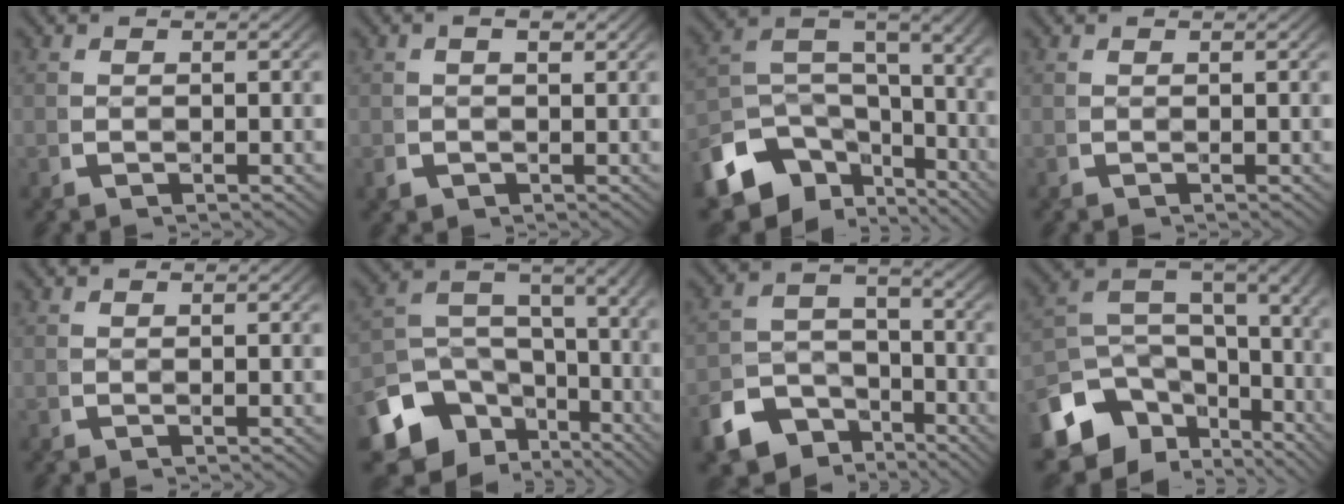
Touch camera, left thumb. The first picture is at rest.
{"total": 1.5, "force": [0.1, 1.0, 1.0], "torque": [-0.012, 0.000, 0.006]}
{"total": 12.1, "force": [-3.2, 8.2, 8.3], "torque": [-0.146, -0.020, -0.051]}
{"total": 0.0}
{"total": 0.0}
{"total": 12.2, "force": [-3.4, 8.6, 8.0], "torque": [-0.133, -0.022, -0.052]}
{"total": 9.5, "force": [-4.7, 7.0, 4.6], "torque": [-0.067, -0.028, -0.074]}
{"total": 12.8, "force": [-2.3, 8.9, 8.9], "torque": [-0.165, -0.023, -0.032]}